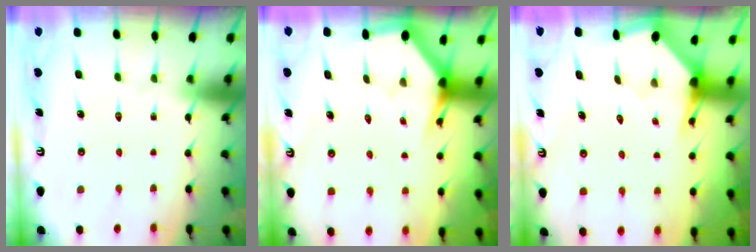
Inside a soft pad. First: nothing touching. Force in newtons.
{"total": 2.9, "press": 2.9, "slide": 0.1}
{"total": 2.7, "press": 2.7, "slide": 0.2}